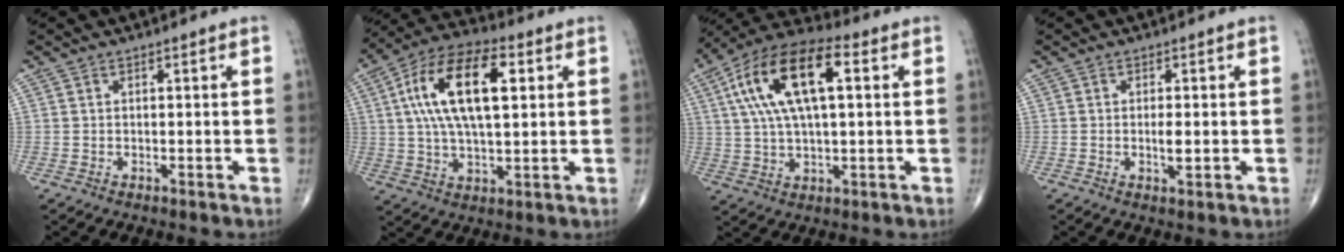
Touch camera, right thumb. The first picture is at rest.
{"total": 17.7, "force": [4.2, 8.0, 15.2], "torque": [-0.275, 0.018, 0.068]}
{"total": 17.9, "force": [4.6, 7.7, 15.5], "torque": [-0.286, 0.025, 0.074]}
{"total": 2.6, "force": [-0.2, 0.7, 2.4], "torque": [-0.046, -0.005, -0.004]}